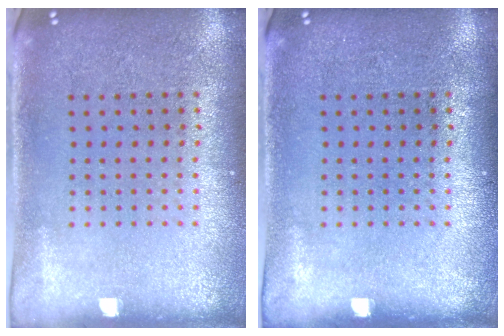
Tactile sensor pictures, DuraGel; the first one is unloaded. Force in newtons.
{"total": 0.0}